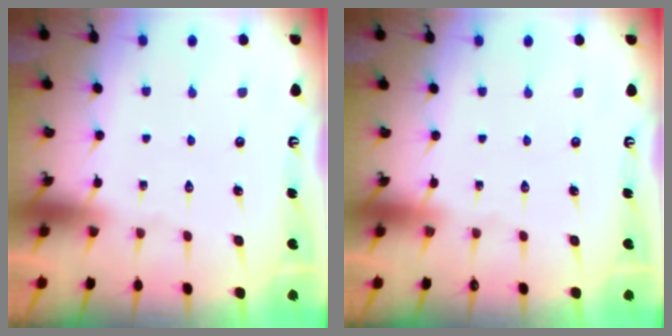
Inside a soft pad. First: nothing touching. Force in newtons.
{"total": 0.0}